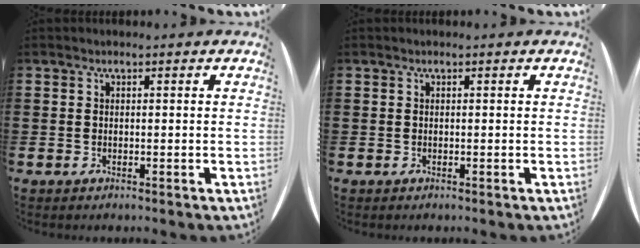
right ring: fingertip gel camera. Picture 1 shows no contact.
{"total": 0.0}